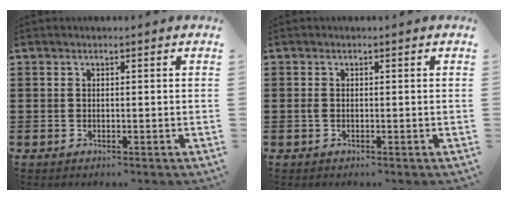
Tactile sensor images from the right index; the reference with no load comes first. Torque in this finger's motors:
{"motor_torque": [0.40, 0.31, 0.07, 0.04]}